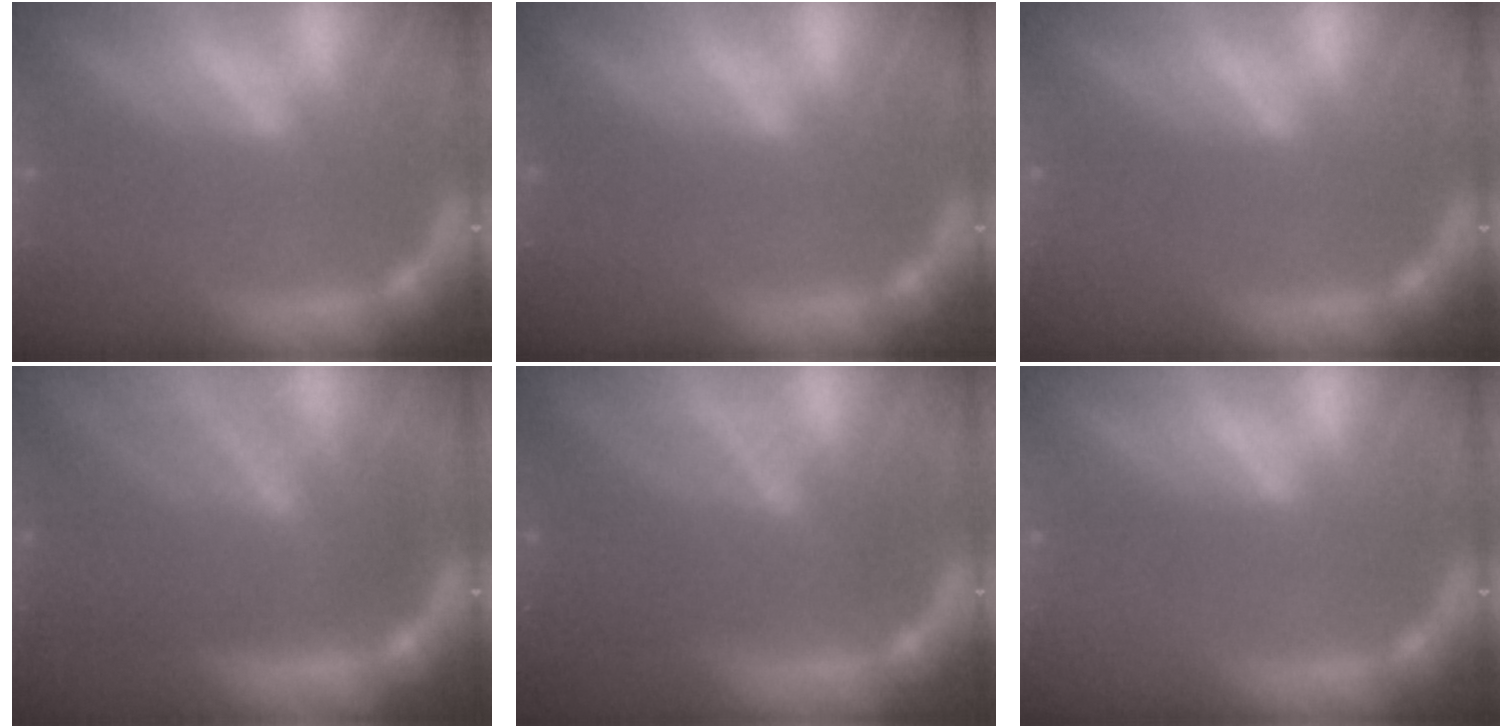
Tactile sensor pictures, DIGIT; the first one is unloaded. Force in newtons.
{"total": 0.0}
{"total": 0.0}
{"total": 9.5}
{"total": 7.0}
{"total": 0.0}